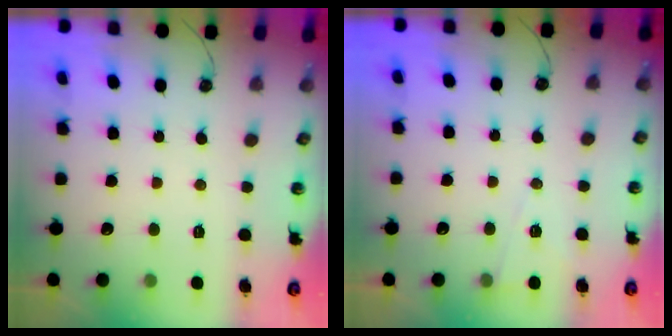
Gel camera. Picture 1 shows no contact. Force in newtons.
{"total": 6.3, "press": 4.5, "slide": 4.3}